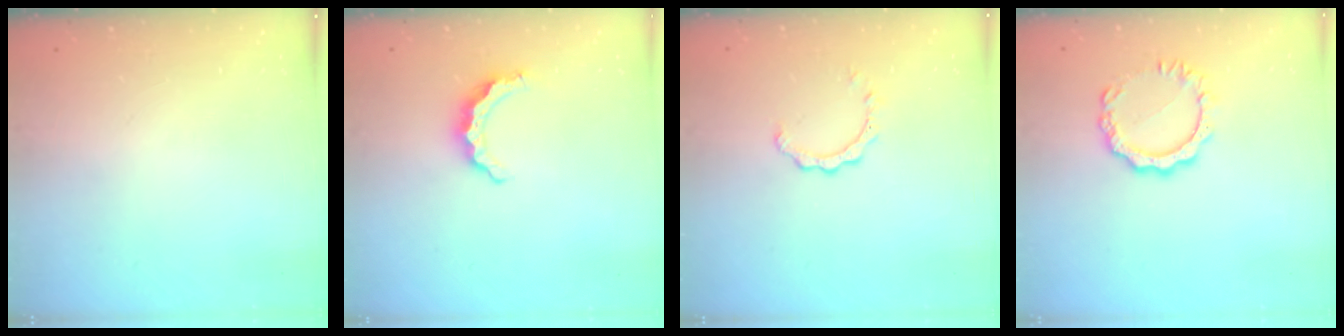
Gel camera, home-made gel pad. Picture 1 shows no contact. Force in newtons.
{"total": 6.6, "press": 6.6, "slide": 0.2}
{"total": 2.4, "press": 2.4, "slide": 0.3}
{"total": 8.5, "press": 8.4, "slide": 0.8}